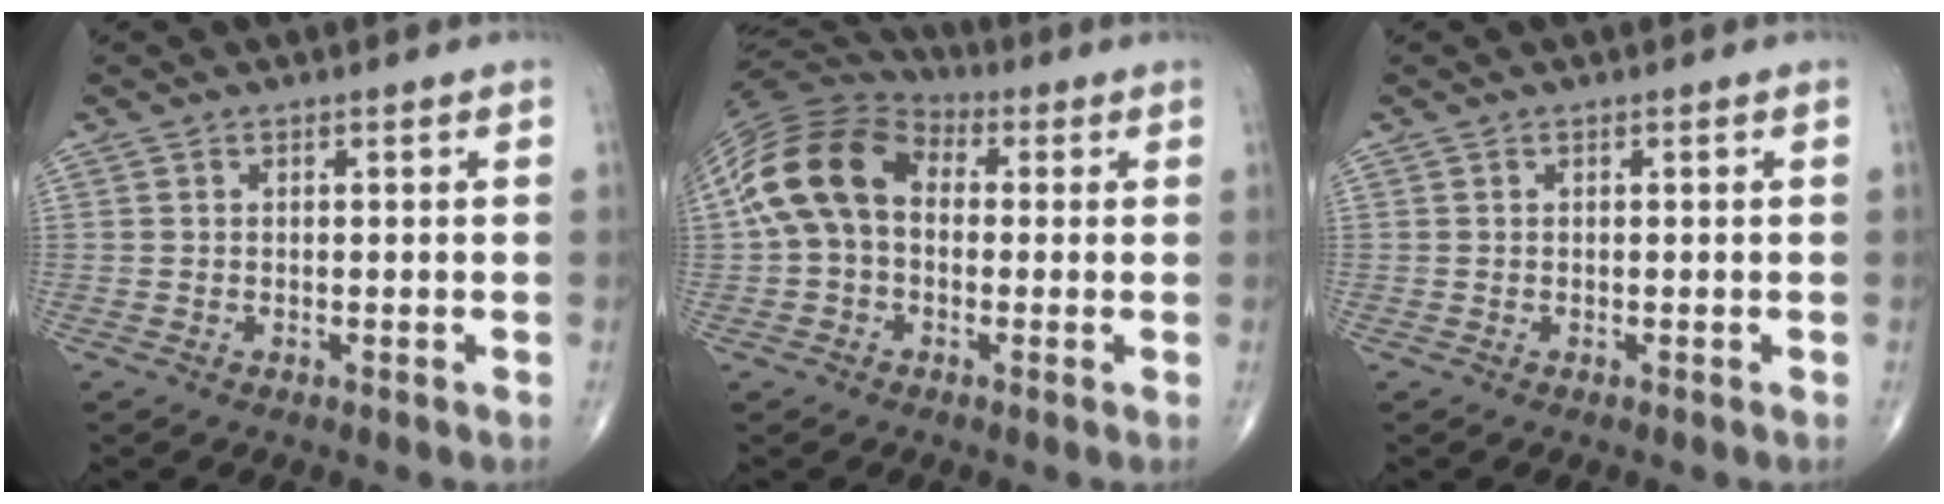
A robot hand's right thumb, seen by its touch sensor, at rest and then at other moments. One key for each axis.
{"total": 15.0, "fx": 1.1, "fy": 10.5, "fz": 10.6, "tx": -0.206, "ty": 0.041, "tz": 0.007}
{"total": 0.0}